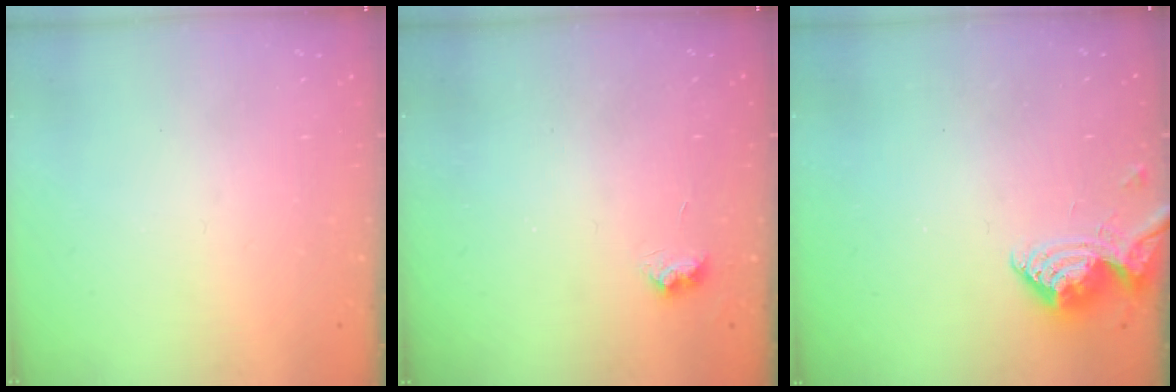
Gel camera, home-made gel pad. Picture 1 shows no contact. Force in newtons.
{"total": 3.6, "press": 3.5, "slide": 0.6}
{"total": 8.8, "press": 8.8, "slide": 0.5}